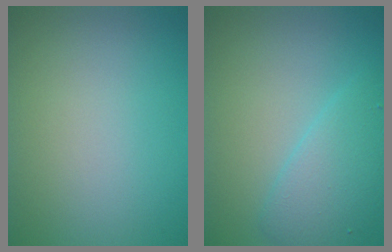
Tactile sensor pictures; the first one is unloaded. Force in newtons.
{"total": 3.4, "press": 3.4, "slide": 0.2}